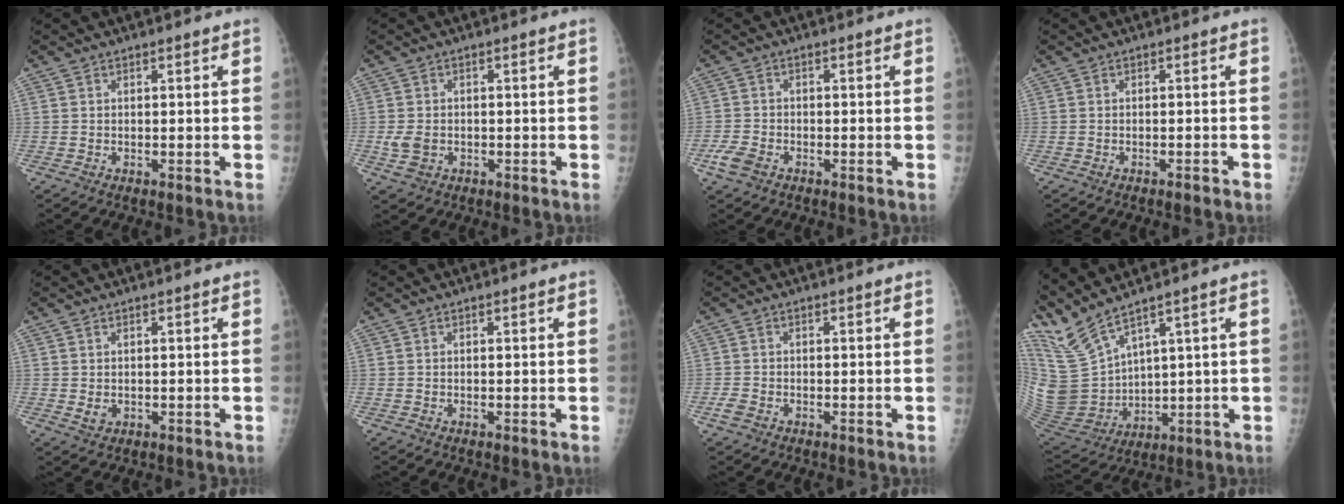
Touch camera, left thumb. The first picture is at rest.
{"total": 3.4, "force": [-0.8, 2.6, 2.0], "torque": [-0.037, 0.000, -0.011]}
{"total": 3.7, "force": [-2.1, 2.3, 2.0], "torque": [-0.049, 0.006, -0.039]}
{"total": 1.4, "force": [-1.1, 0.3, 0.8], "torque": [-0.018, 0.006, -0.009]}
{"total": 1.6, "force": [0.0, 1.2, 1.1], "torque": [-0.014, -0.002, 0.006]}
{"total": 0.0}
{"total": 1.8, "force": [-1.0, 1.2, 0.9], "torque": [-0.023, 0.000, -0.020]}
{"total": 11.5, "force": [9.2, 2.9, 6.3], "torque": [-0.130, -0.049, 0.219]}